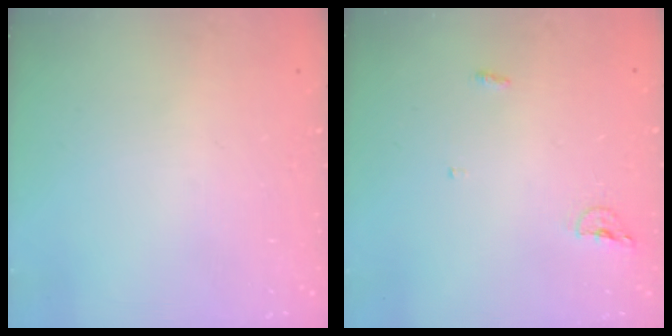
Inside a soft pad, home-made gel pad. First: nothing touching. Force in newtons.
{"total": 3.9, "press": 3.8, "slide": 0.8}